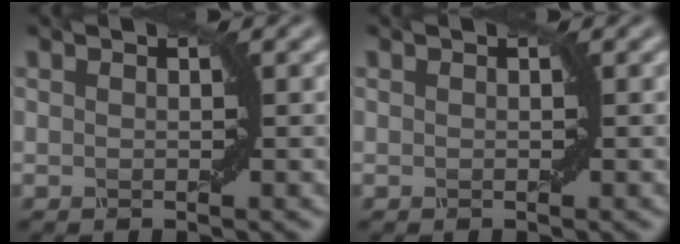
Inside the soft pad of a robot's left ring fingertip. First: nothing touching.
{"total": 0.0}